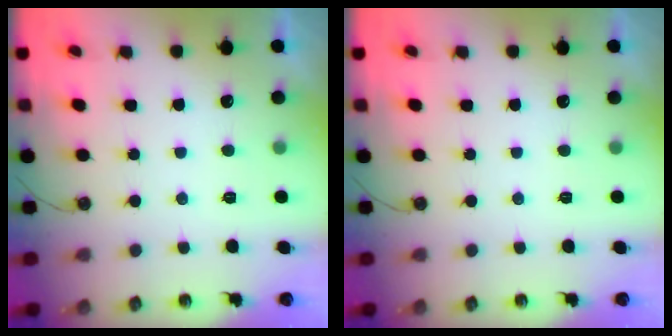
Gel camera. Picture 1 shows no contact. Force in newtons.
{"total": 0.0}